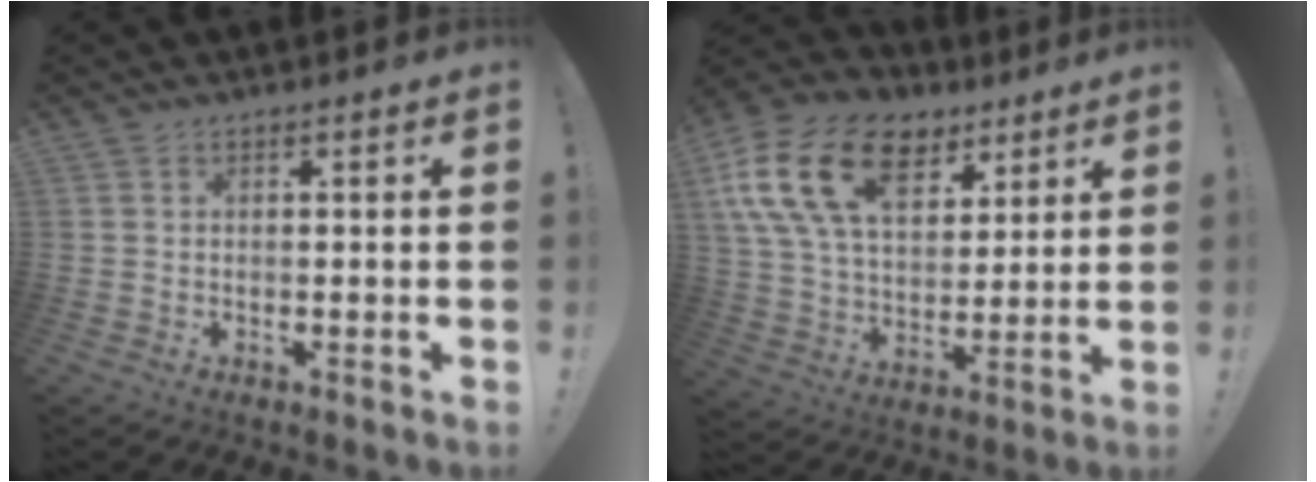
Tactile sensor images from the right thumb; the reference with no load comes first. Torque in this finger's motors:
{"motor_torque": [1.06, 2.85, 1.07, -0.41, 0.22]}